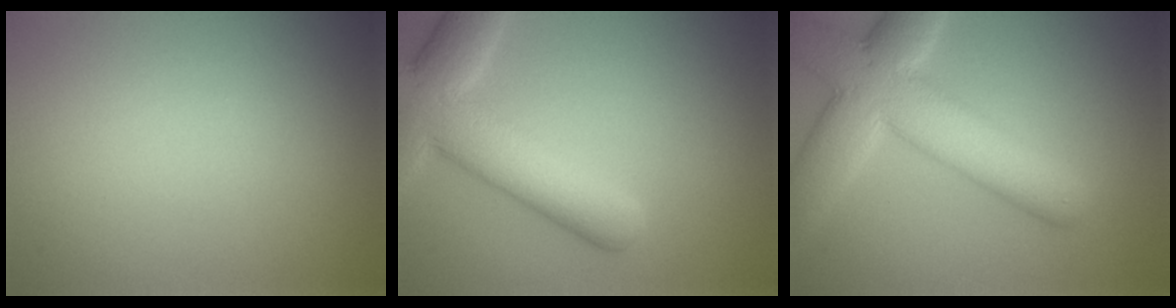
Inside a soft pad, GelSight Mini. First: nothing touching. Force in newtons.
{"total": 8.2, "press": 8.2, "slide": 0.6}
{"total": 9.6, "press": 9.5, "slide": 0.8}